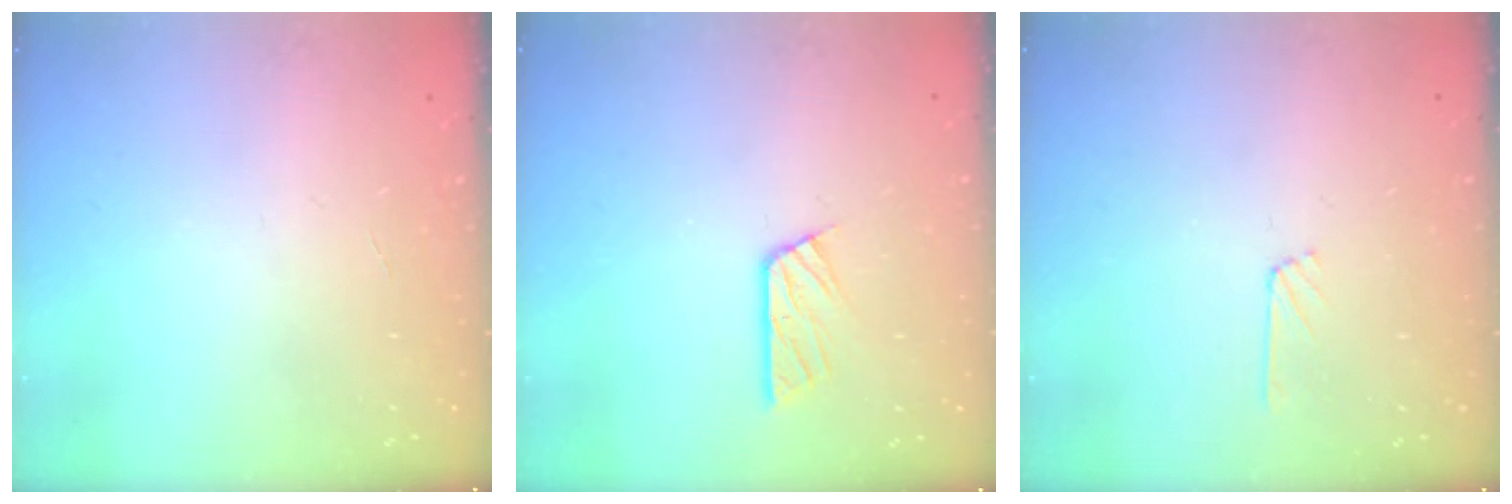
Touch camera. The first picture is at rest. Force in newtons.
{"total": 6.8, "press": 6.8, "slide": 0.5}
{"total": 4.5, "press": 4.5, "slide": 0.5}